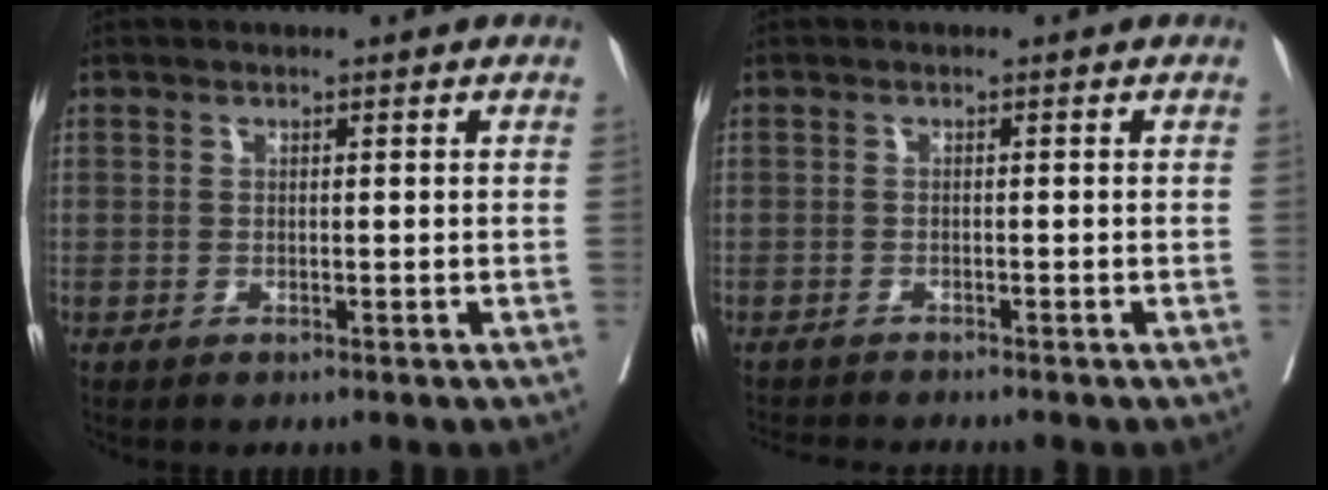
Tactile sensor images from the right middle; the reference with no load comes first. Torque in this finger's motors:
{"motor_torque": [0.01, -0.09, 0.00, 0.01]}